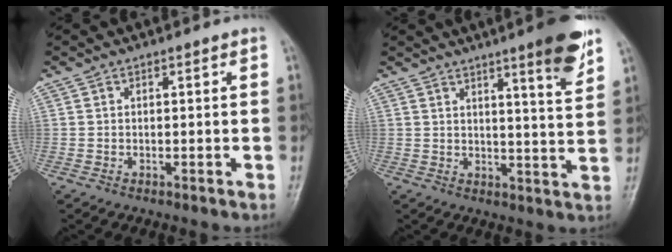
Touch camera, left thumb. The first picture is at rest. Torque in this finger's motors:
{"motor_torque": [1.80, 0.25, 0.86, -0.94, 0.12]}